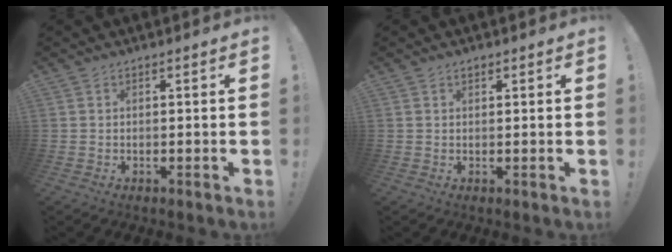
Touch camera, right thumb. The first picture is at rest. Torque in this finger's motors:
{"motor_torque": [-0.15, 0.15, 0.00, 0.00, 0.00]}